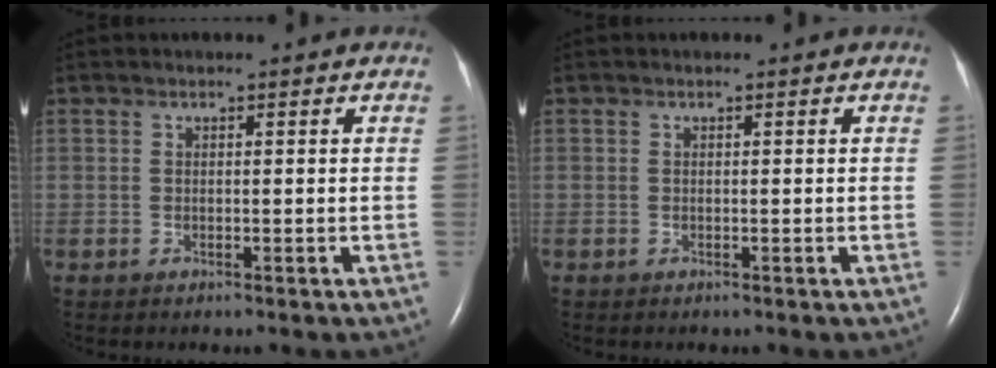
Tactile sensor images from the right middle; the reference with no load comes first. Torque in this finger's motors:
{"motor_torque": [0.00, 0.00, -0.30, -0.21]}